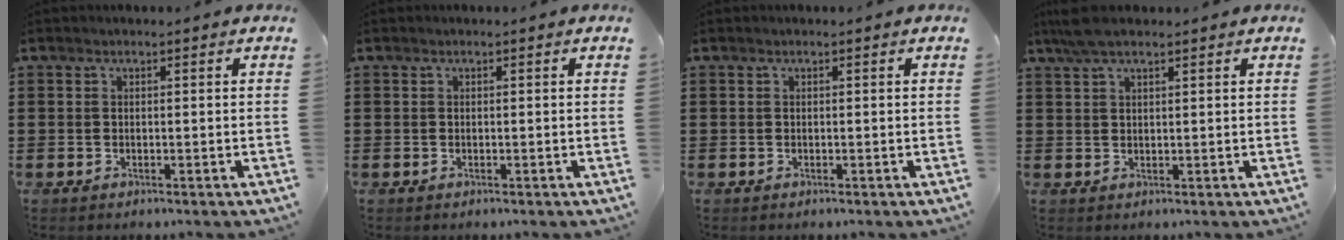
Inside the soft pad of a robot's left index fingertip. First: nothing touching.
{"total": 0.0}
{"total": 0.0}
{"total": 3.9, "force": [2.6, 1.0, 2.7], "torque": [-0.058, 0.005, 0.049]}